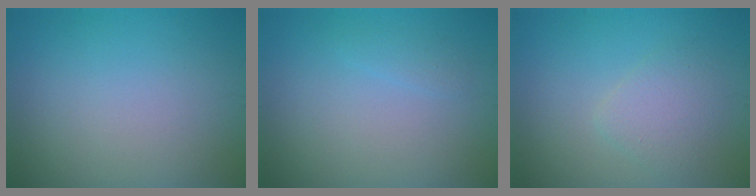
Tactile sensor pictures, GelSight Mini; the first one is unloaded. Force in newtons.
{"total": 0.8, "press": 0.8, "slide": 0.0}
{"total": 2.4, "press": 2.4, "slide": 0.2}